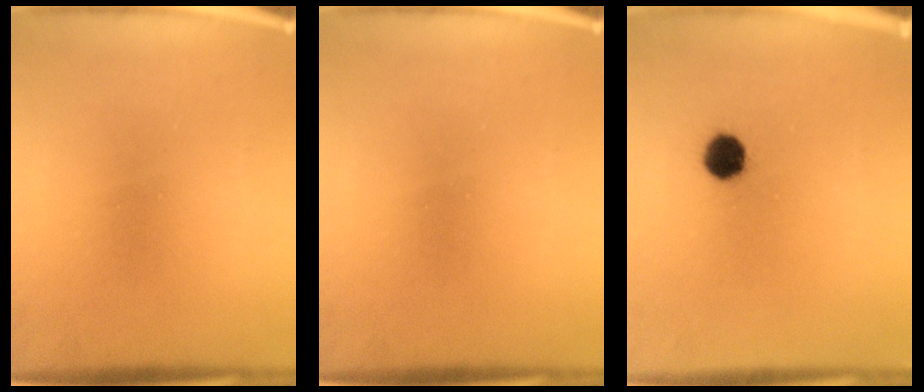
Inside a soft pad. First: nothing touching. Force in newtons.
{"total": 0.0}
{"total": 4.7}